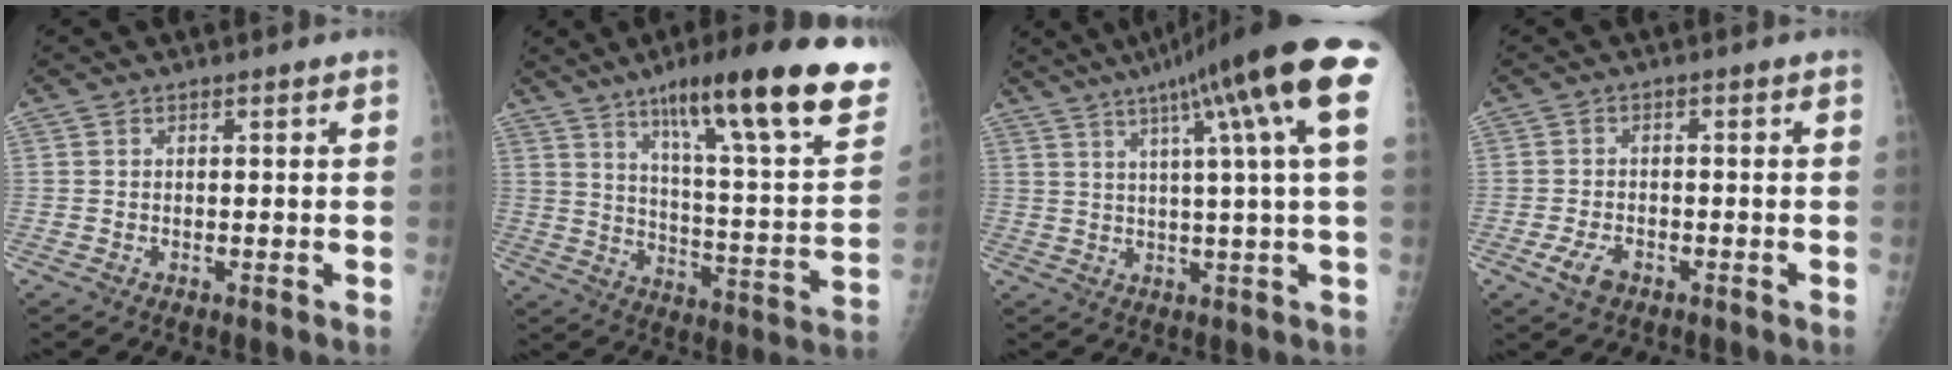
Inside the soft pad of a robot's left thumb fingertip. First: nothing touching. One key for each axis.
{"total": 28.1, "fx": 17.4, "fy": 4.4, "fz": 21.6, "tx": -0.294, "ty": -0.054, "tz": 0.255}
{"total": 20.2, "fx": 9.3, "fy": 1.2, "fz": 17.8, "tx": -0.263, "ty": 0.011, "tz": 0.117}
{"total": 3.9, "fx": -2.0, "fy": 2.4, "fz": 2.4, "tx": -0.045, "ty": 0.006, "tz": -0.036}